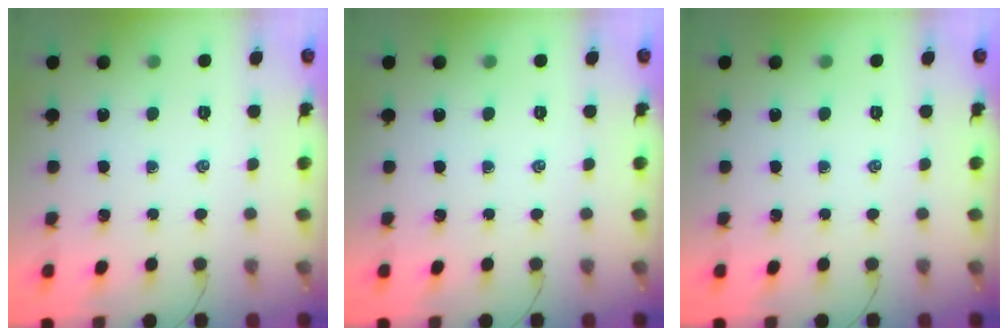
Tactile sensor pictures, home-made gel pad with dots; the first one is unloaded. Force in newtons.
{"total": 0.0}
{"total": 0.0}